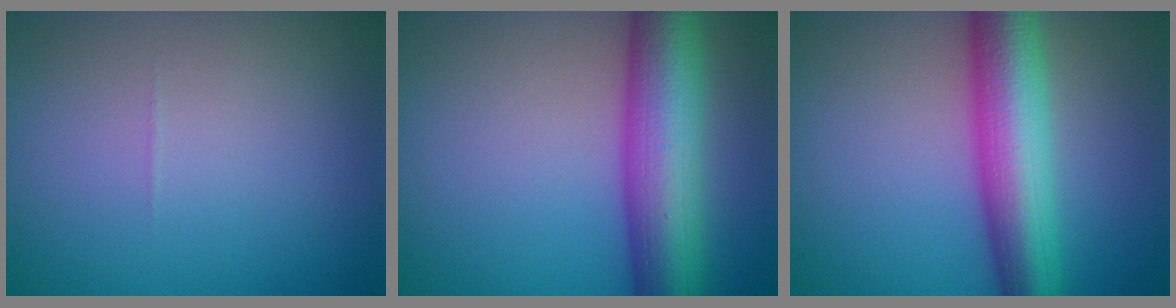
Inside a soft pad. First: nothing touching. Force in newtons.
{"total": 10.8, "press": 10.8, "slide": 0.4}
{"total": 9.1, "press": 9.1, "slide": 0.2}